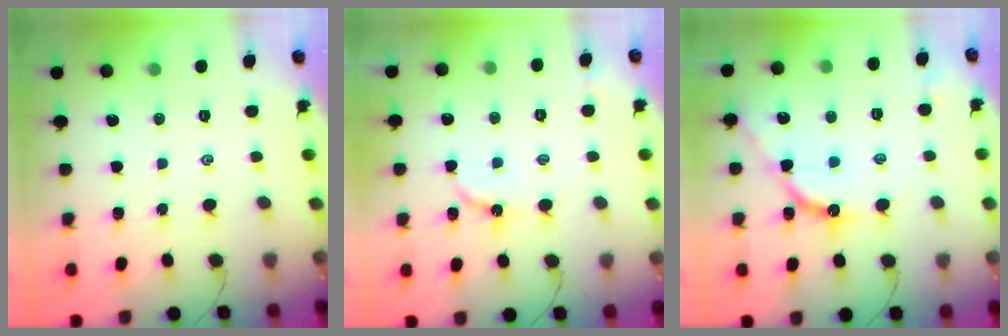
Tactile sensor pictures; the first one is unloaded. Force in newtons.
{"total": 5.7, "press": 5.7, "slide": 0.6}
{"total": 10.2, "press": 10.2, "slide": 1.0}